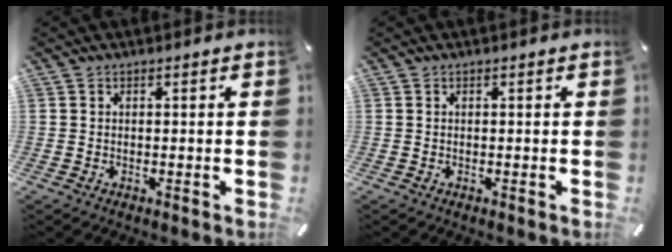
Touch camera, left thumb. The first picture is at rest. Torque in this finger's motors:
{"motor_torque": [-0.08, -0.13, -0.01, 0.04, 0.00]}